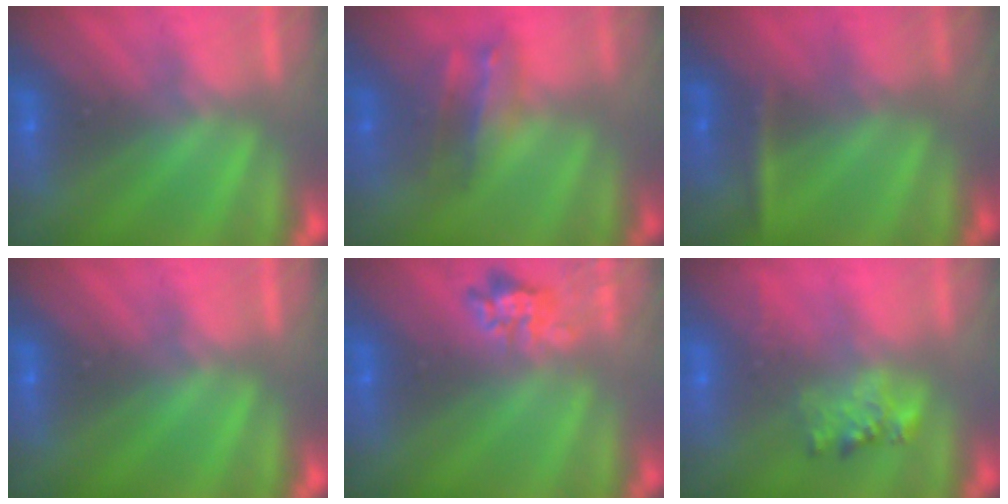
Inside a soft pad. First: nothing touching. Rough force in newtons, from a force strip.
{"total": 2.6}
{"total": 2.4}
{"total": 0.0}
{"total": 2.3}
{"total": 2.2}